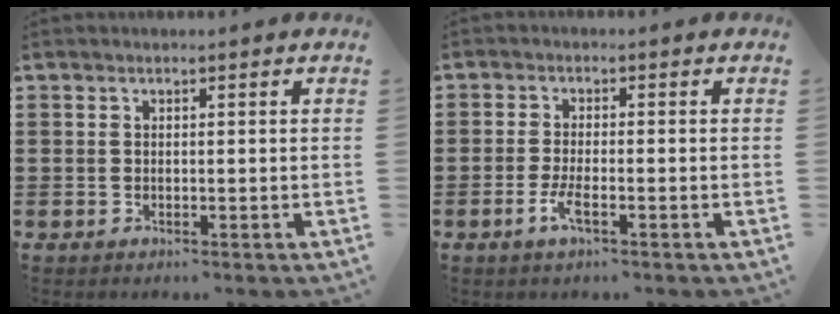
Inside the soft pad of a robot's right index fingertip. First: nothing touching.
{"total": 3.0, "force": [-1.5, 0.5, 2.6], "torque": [-0.055, -0.005, -0.032]}